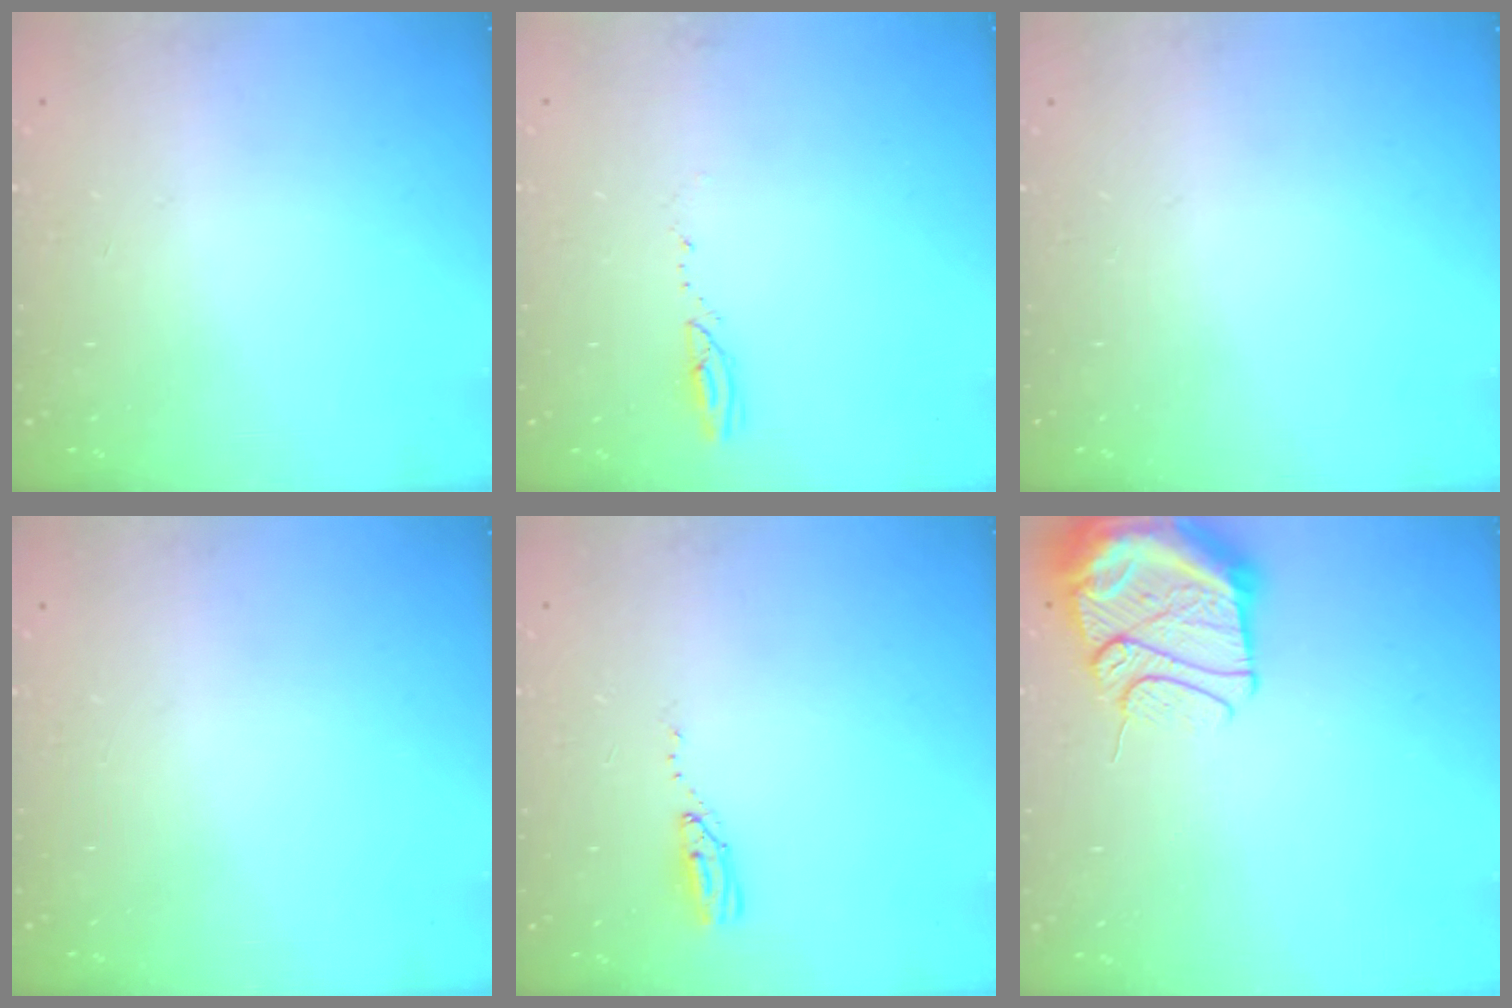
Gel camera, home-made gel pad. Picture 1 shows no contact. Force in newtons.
{"total": 2.5, "press": 2.5, "slide": 0.2}
{"total": 0.0}
{"total": 0.0}
{"total": 3.7, "press": 3.7, "slide": 0.3}
{"total": 14.4, "press": 14.3, "slide": 1.9}